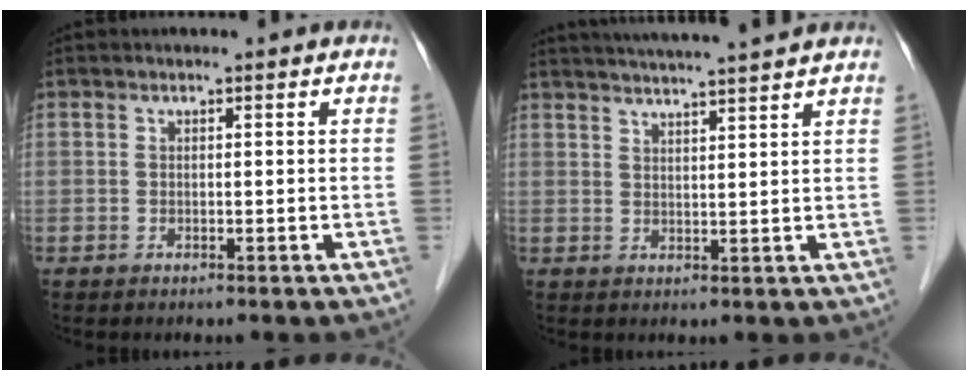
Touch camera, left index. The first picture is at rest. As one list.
[{"total": 11.4, "force": [10.3, -0.4, 4.8], "torque": [-0.076, 0.026, 0.140]}]